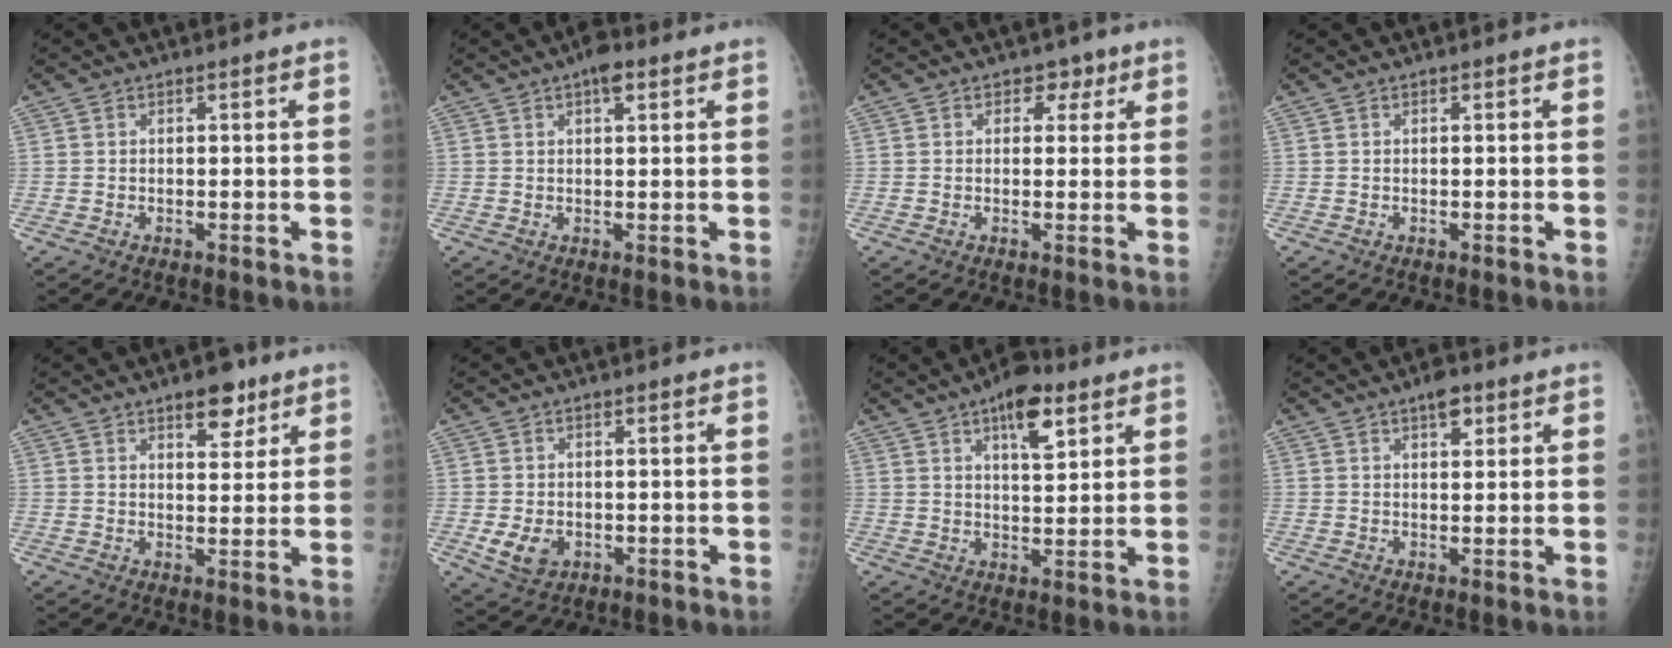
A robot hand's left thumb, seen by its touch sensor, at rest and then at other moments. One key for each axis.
{"total": 3.5, "fx": 1.9, "fy": 1.5, "fz": 2.6, "tx": -0.027, "ty": -0.002, "tz": 0.024}
{"total": 2.8, "fx": 1.3, "fy": 2.3, "fz": 1.0, "tx": 0.017, "ty": -0.004, "tz": 0.012}
{"total": 0.0}
{"total": 6.0, "fx": 3.9, "fy": 2.9, "fz": 3.6, "tx": -0.024, "ty": -0.021, "tz": 0.052}
{"total": 4.6, "fx": -1.1, "fy": 3.5, "fz": 2.8, "tx": -0.040, "ty": -0.004, "tz": -0.007}
{"total": 9.0, "fx": 4.8, "fy": 3.7, "fz": 6.7, "tx": -0.081, "ty": -0.022, "tz": 0.073}
{"total": 3.6, "fx": 2.1, "fy": 1.7, "fz": 2.4, "tx": -0.020, "ty": -0.008, "tz": 0.031}